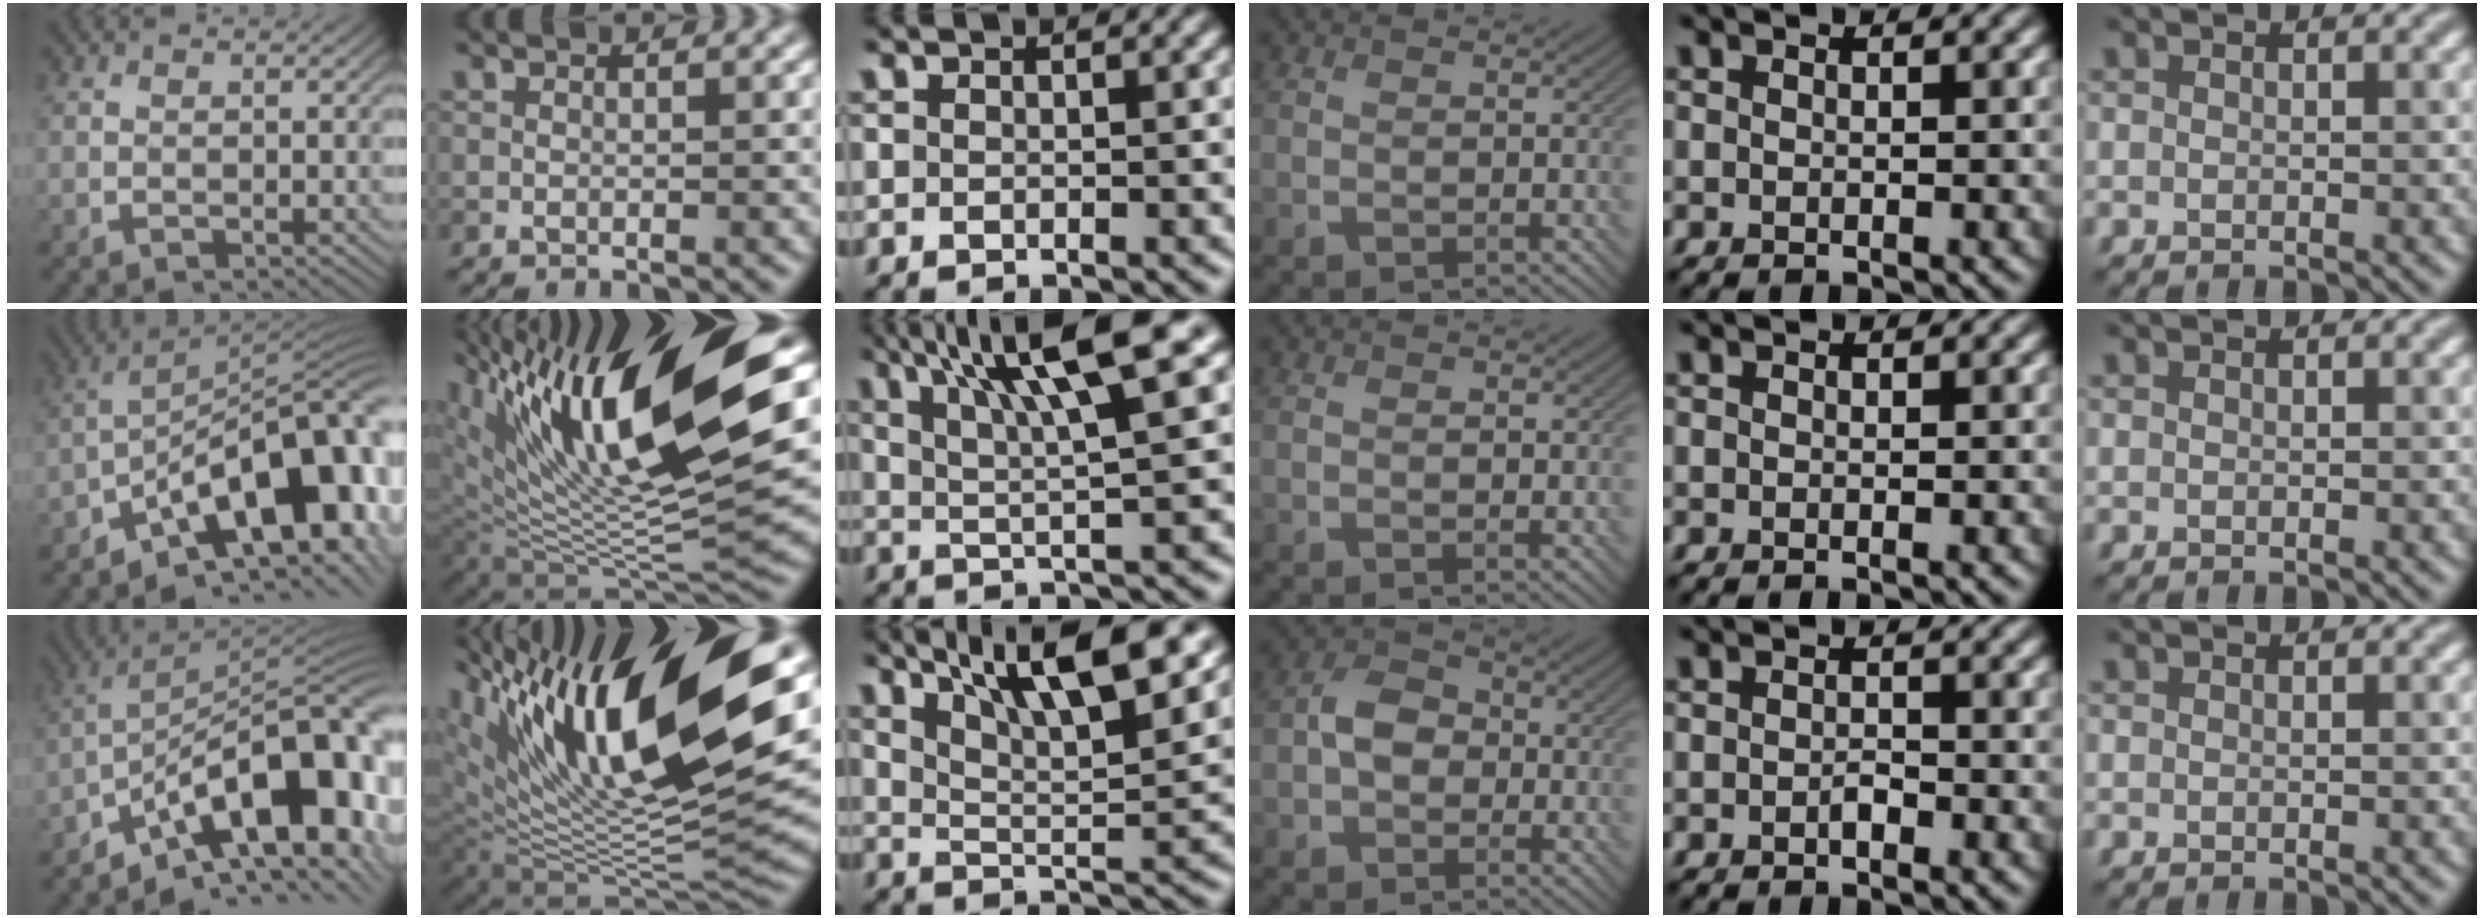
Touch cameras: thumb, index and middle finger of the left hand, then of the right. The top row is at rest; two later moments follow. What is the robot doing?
{"motion": "screw", "object": "bottle cap"}